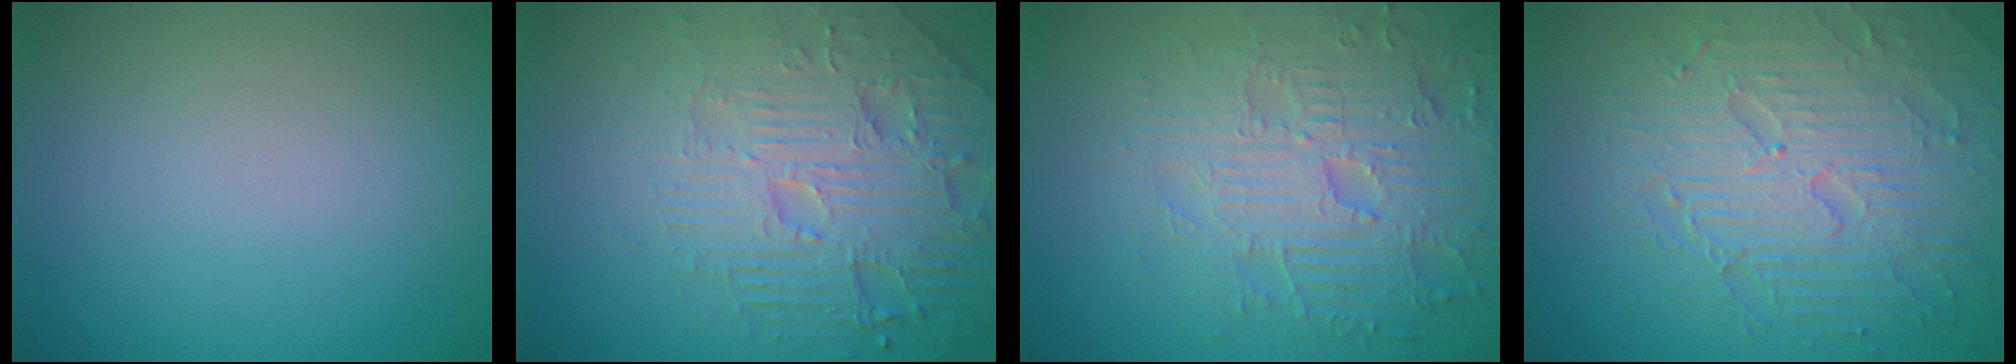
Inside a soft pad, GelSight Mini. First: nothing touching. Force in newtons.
{"total": 8.4, "press": 6.0, "slide": 5.8}
{"total": 6.7, "press": 5.4, "slide": 3.9}
{"total": 8.4, "press": 6.0, "slide": 5.9}